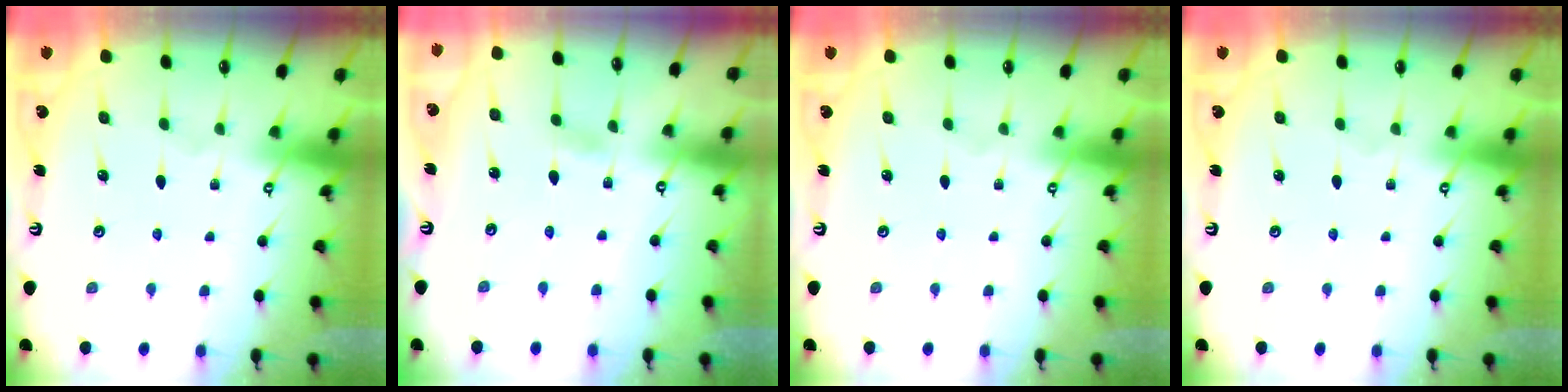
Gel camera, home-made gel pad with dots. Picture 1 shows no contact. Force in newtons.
{"total": 2.7, "press": 2.7, "slide": 0.4}
{"total": 0.0}
{"total": 0.0}